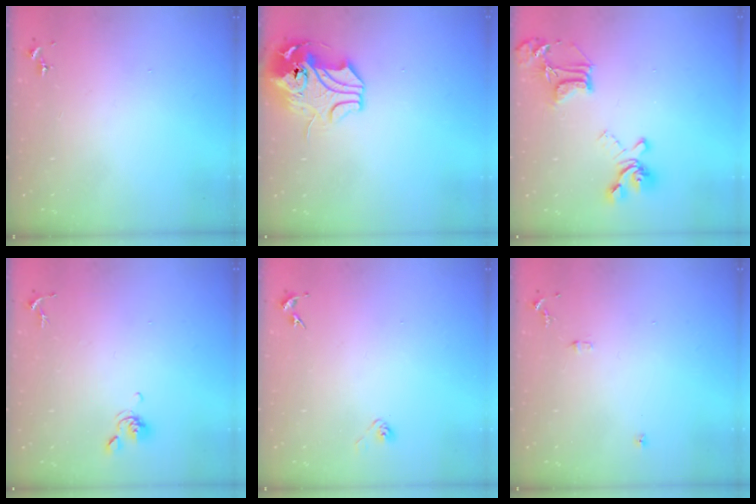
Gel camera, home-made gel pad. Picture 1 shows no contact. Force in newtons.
{"total": 12.0, "press": 11.8, "slide": 2.2}
{"total": 17.0, "press": 17.0, "slide": 1.4}
{"total": 6.0, "press": 5.9, "slide": 1.2}
{"total": 3.8, "press": 3.7, "slide": 1.0}
{"total": 6.1, "press": 6.1, "slide": 0.7}